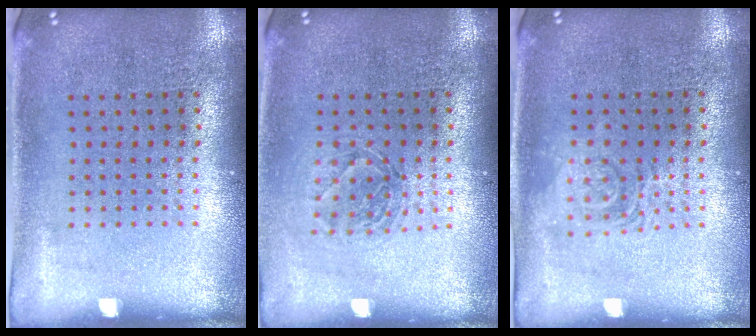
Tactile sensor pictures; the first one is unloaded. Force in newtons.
{"total": 1.3, "press": 1.1, "slide": 0.8}
{"total": 1.3, "press": 1.2, "slide": 0.3}